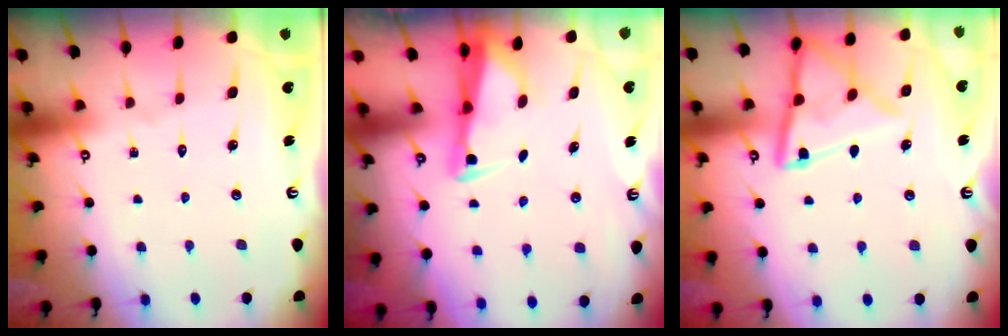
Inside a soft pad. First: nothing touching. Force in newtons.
{"total": 2.8, "press": 2.7, "slide": 0.6}
{"total": 14.1, "press": 14.1, "slide": 1.3}